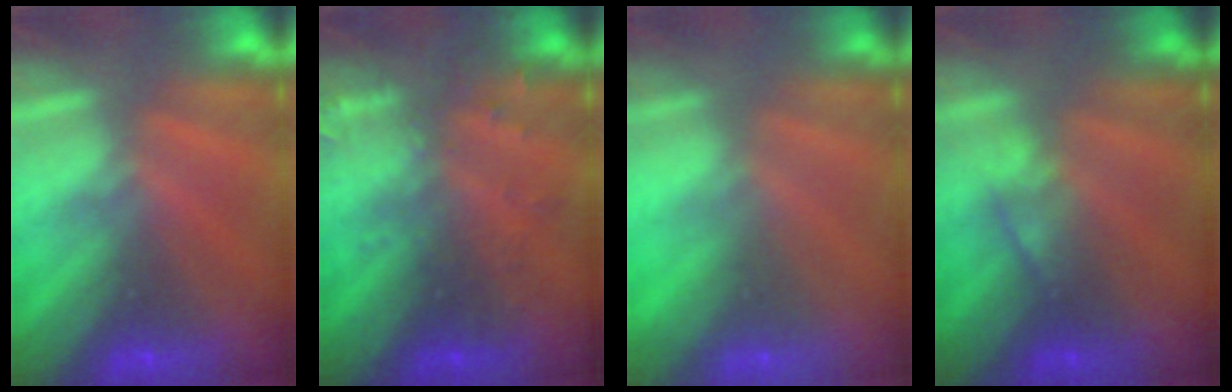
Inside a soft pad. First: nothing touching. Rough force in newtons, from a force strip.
{"total": 3.0}
{"total": 2.4}
{"total": 2.4}